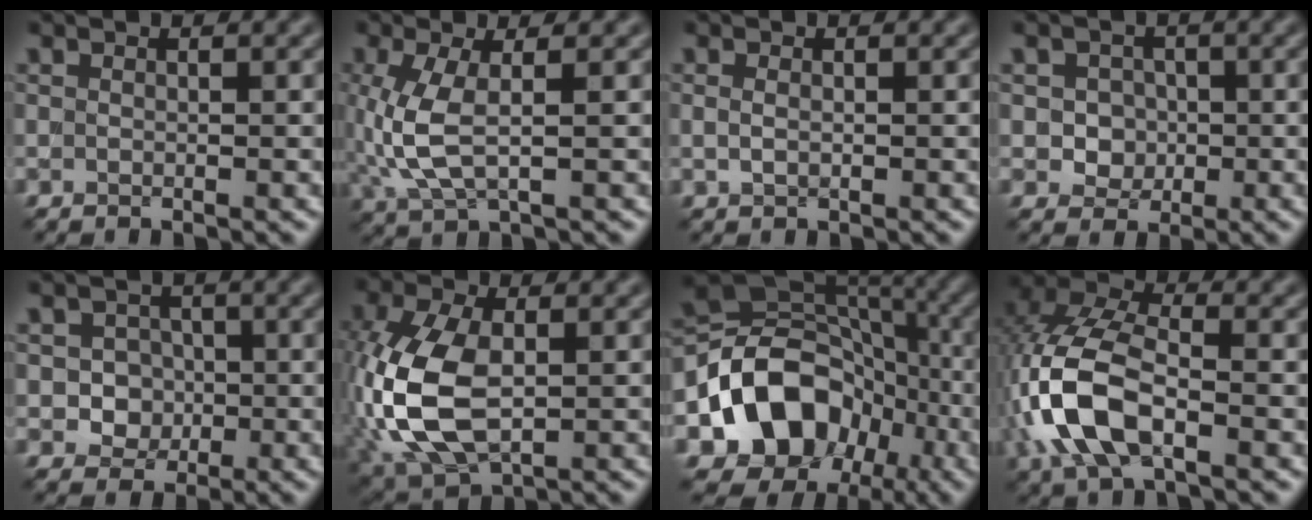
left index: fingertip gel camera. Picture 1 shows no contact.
{"total": 4.7, "force": [0.0, 1.8, 4.3], "torque": [-0.119, -0.007, 0.000]}
{"total": 0.7, "force": [0.0, 0.5, 0.6], "torque": [-0.016, -0.001, -0.001]}
{"total": 2.5, "force": [-0.1, 2.3, 1.0], "torque": [-0.003, 0.002, -0.010]}
{"total": 3.0, "force": [-0.4, 2.7, 1.2], "torque": [-0.002, -0.001, -0.020]}
{"total": 10.9, "force": [-1.5, 6.2, 8.9], "torque": [-0.219, -0.004, -0.032]}
{"total": 11.5, "force": [-4.0, 9.1, 5.8], "torque": [-0.086, 0.012, -0.079]}
{"total": 9.2, "force": [-2.6, 4.8, 7.4], "torque": [-0.171, 0.012, -0.062]}